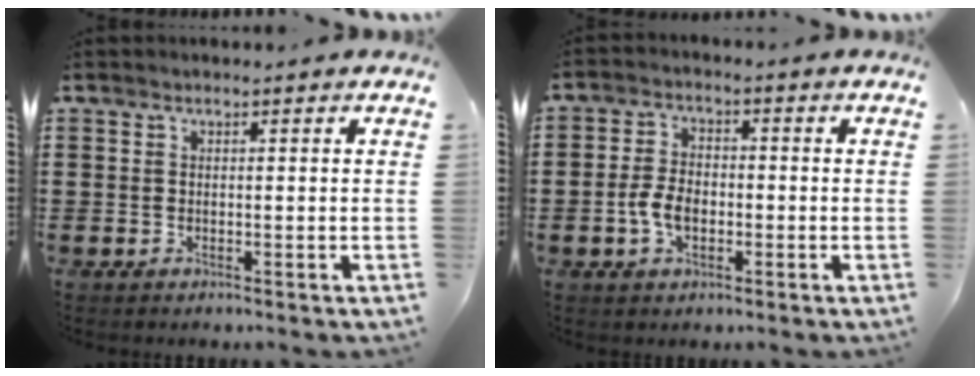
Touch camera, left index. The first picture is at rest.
{"total": 4.9, "force": [-1.3, 2.9, 3.7], "torque": [-0.094, -0.002, -0.030]}